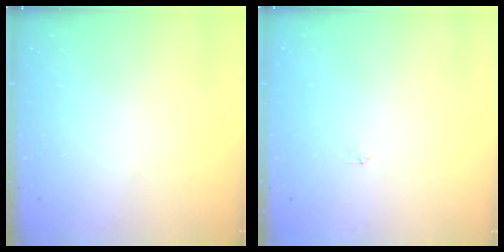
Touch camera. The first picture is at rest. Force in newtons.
{"total": 2.2, "press": 2.2, "slide": 0.3}